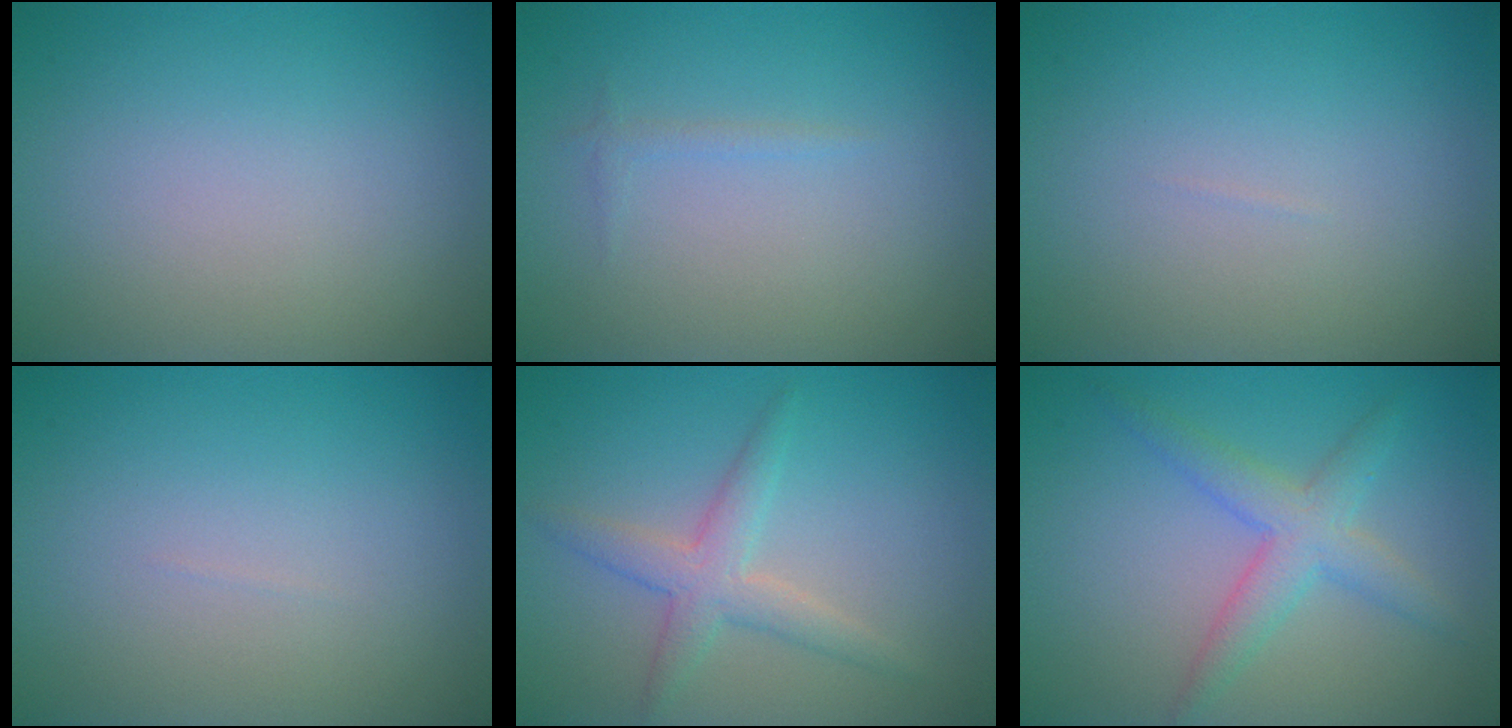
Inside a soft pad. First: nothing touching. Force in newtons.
{"total": 0.6, "press": 0.6, "slide": 0.1}
{"total": 0.0}
{"total": 0.0}
{"total": 3.0, "press": 3.0, "slide": 0.1}
{"total": 3.5, "press": 3.5, "slide": 0.1}